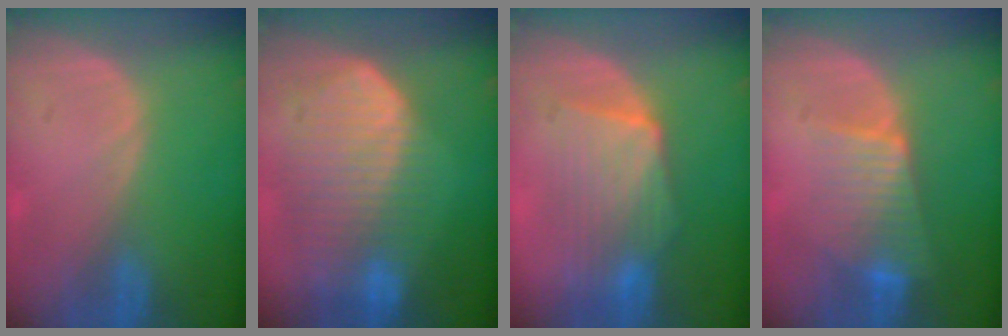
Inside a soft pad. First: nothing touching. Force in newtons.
{"total": 10.4, "press": 9.0, "slide": 5.1}
{"total": 7.7, "press": 7.7, "slide": 0.4}
{"total": 6.9, "press": 6.1, "slide": 3.1}